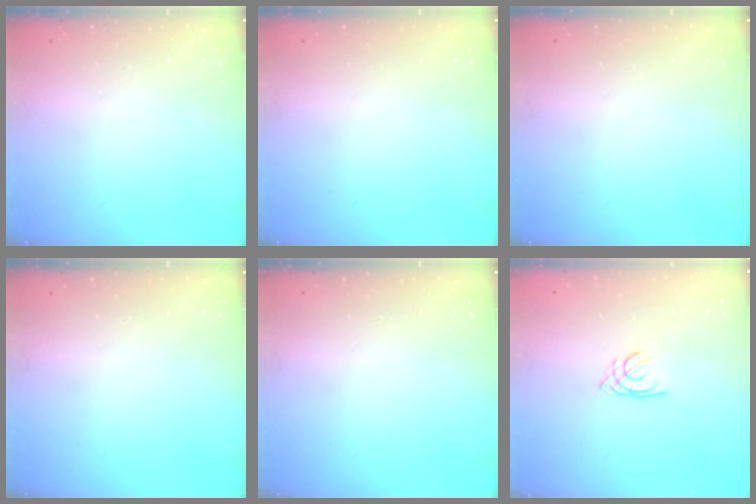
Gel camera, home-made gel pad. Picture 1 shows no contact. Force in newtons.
{"total": 0.0}
{"total": 0.0}
{"total": 0.0}
{"total": 0.0}
{"total": 1.8, "press": 1.8, "slide": 0.3}